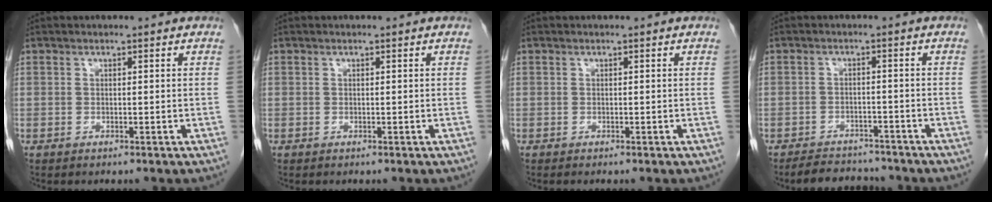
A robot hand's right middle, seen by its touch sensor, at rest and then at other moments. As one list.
[{"total": 0.0}, {"total": 0.0}, {"total": 6.5, "force": [-6.0, 2.1, 1.2], "torque": [-0.016, -0.002, -0.087]}]